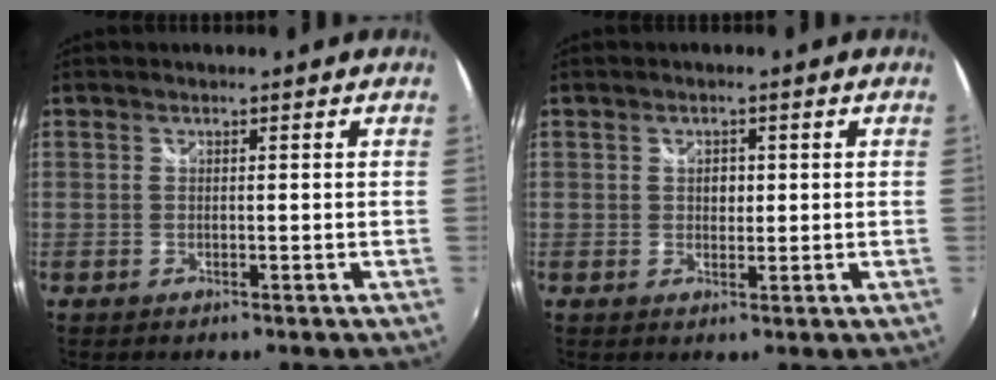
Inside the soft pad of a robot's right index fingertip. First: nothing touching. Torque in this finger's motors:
{"motor_torque": [0.11, 0.05, 0.18, 0.03]}